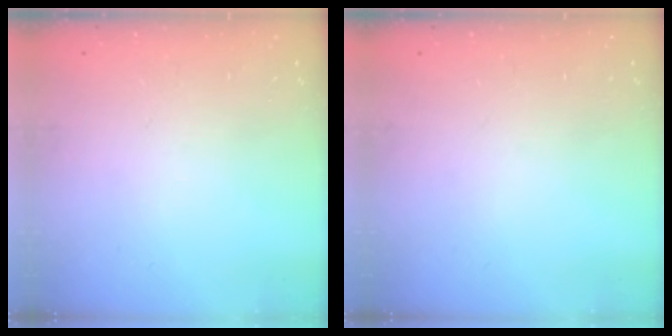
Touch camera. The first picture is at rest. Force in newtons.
{"total": 0.0}